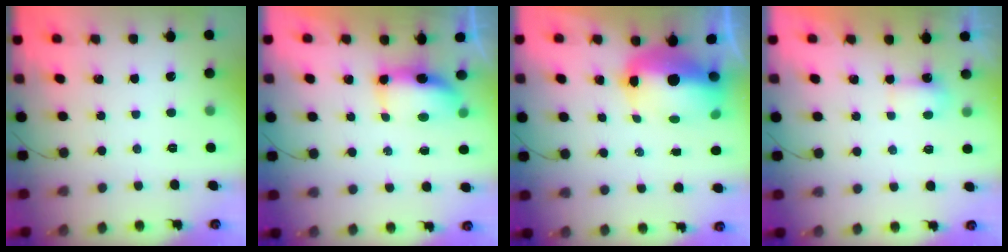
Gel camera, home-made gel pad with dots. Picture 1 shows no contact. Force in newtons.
{"total": 6.8, "press": 6.8, "slide": 0.6}
{"total": 11.3, "press": 11.0, "slide": 2.4}
{"total": 3.3, "press": 3.1, "slide": 1.0}